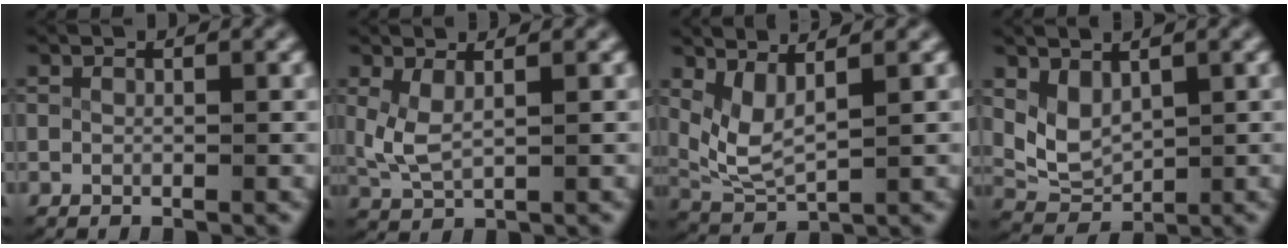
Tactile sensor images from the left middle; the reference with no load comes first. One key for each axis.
{"total": 3.2, "fx": 0.8, "fy": 2.0, "fz": 2.4, "tx": -0.069, "ty": -0.013, "tz": 0.026}
{"total": 5.6, "fx": 1.4, "fy": 4.2, "fz": 3.5, "tx": -0.098, "ty": -0.014, "tz": 0.032}
{"total": 5.3, "fx": 0.8, "fy": 4.4, "fz": 2.8, "tx": -0.077, "ty": -0.021, "tz": 0.022}